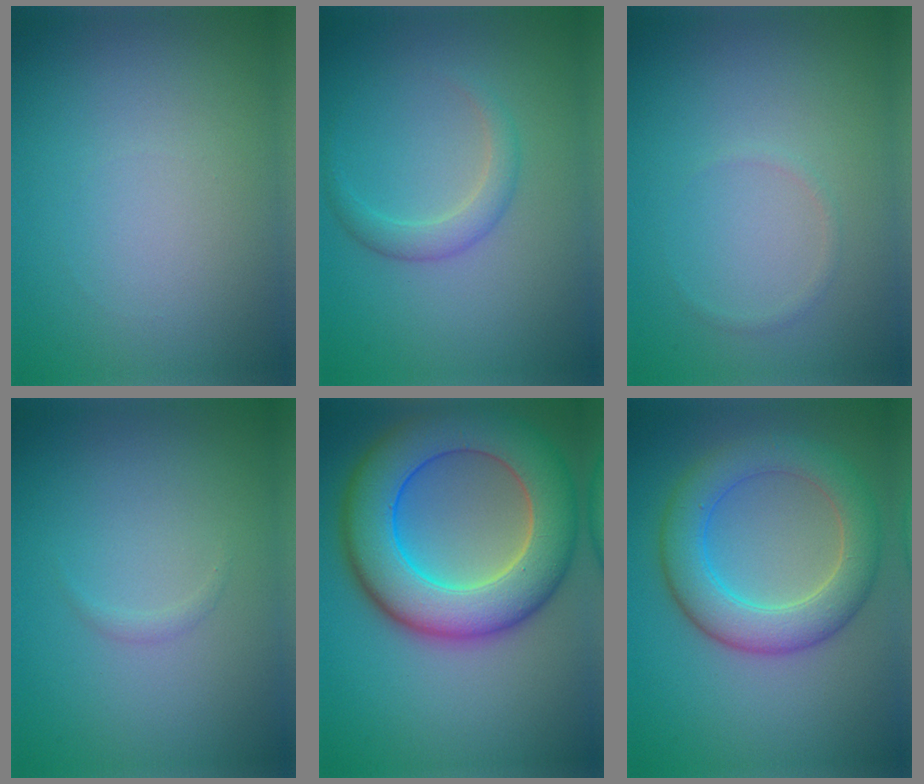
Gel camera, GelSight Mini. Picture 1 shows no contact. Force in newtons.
{"total": 2.0, "press": 2.0, "slide": 0.2}
{"total": 0.7, "press": 0.7, "slide": 0.0}
{"total": 0.5, "press": 0.5, "slide": 0.0}
{"total": 11.1, "press": 11.1, "slide": 0.6}
{"total": 6.0, "press": 6.0, "slide": 0.1}